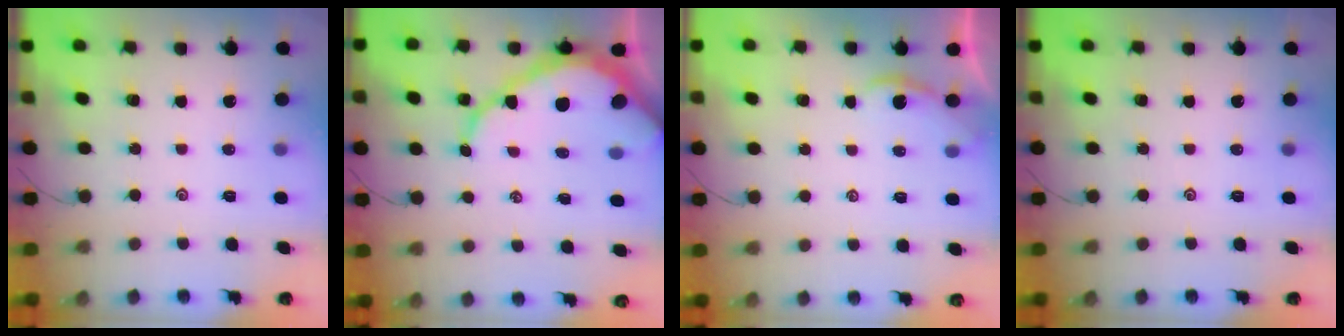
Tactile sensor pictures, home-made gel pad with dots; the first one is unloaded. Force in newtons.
{"total": 12.9, "press": 12.9, "slide": 1.4}
{"total": 0.9, "press": 0.9, "slide": 0.1}
{"total": 0.0}